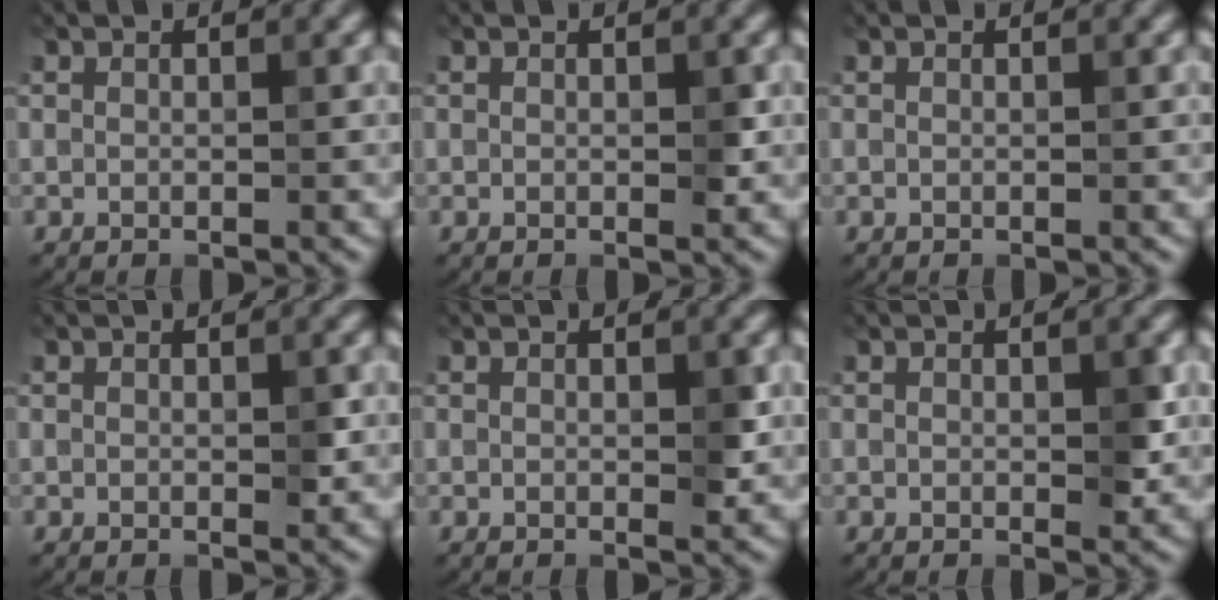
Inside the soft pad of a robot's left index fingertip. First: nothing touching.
{"total": 0.7, "force": [0.0, 0.3, 0.7], "torque": [-0.006, -0.003, 0.000]}
{"total": 0.0}
{"total": 0.7, "force": [0.0, 0.3, 0.6], "torque": [-0.006, -0.003, 0.000]}
{"total": 1.1, "force": [0.1, 0.4, 1.0], "torque": [-0.010, -0.004, 0.000]}
{"total": 1.4, "force": [0.0, 0.6, 1.2], "torque": [-0.011, -0.005, 0.001]}